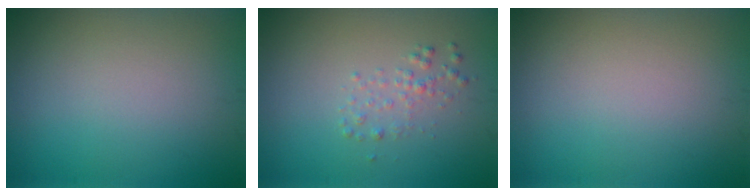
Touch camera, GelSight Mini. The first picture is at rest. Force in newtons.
{"total": 1.3, "press": 1.3, "slide": 0.0}
{"total": 0.0}